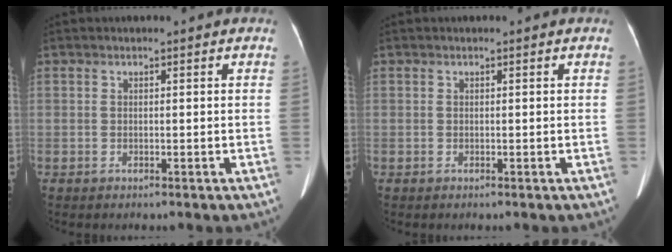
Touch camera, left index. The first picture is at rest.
{"total": 0.0}